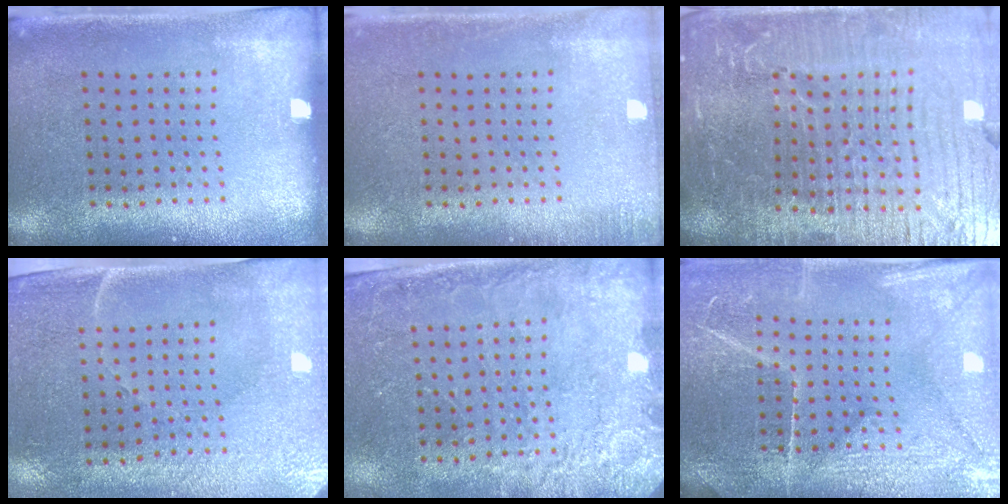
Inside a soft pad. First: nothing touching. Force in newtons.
{"total": 1.1, "press": 1.1, "slide": 0.2}
{"total": 7.1, "press": 6.2, "slide": 3.6}
{"total": 3.2, "press": 2.9, "slide": 1.3}
{"total": 2.5, "press": 2.5, "slide": 0.5}
{"total": 3.8, "press": 3.6, "slide": 1.1}